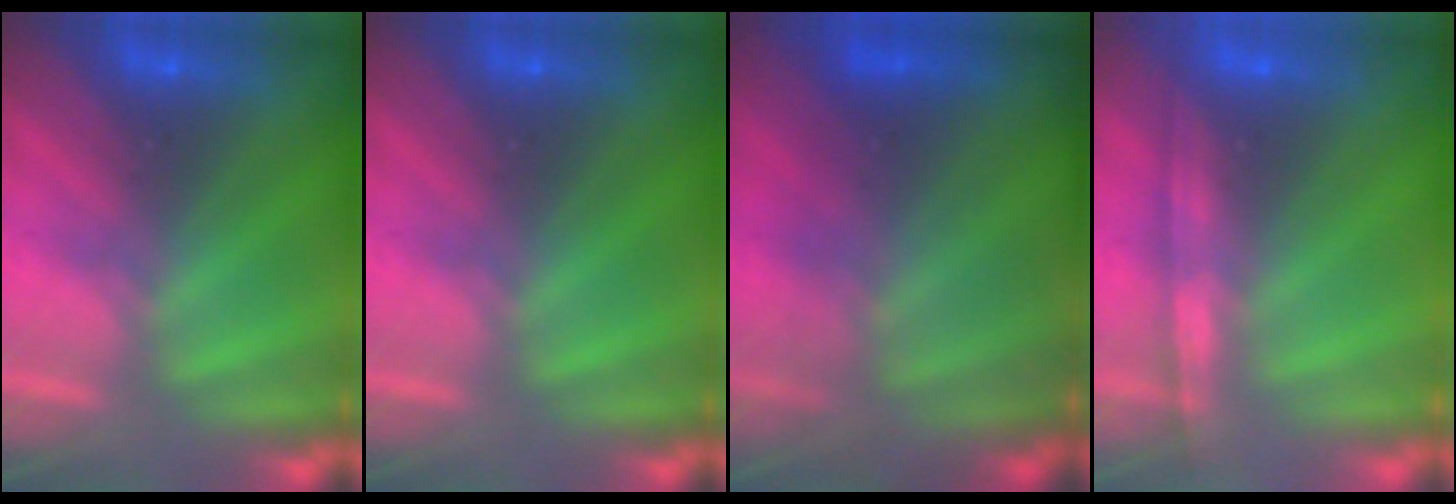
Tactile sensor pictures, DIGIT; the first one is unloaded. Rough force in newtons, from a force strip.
{"total": 0.0}
{"total": 5.6}
{"total": 1.2}